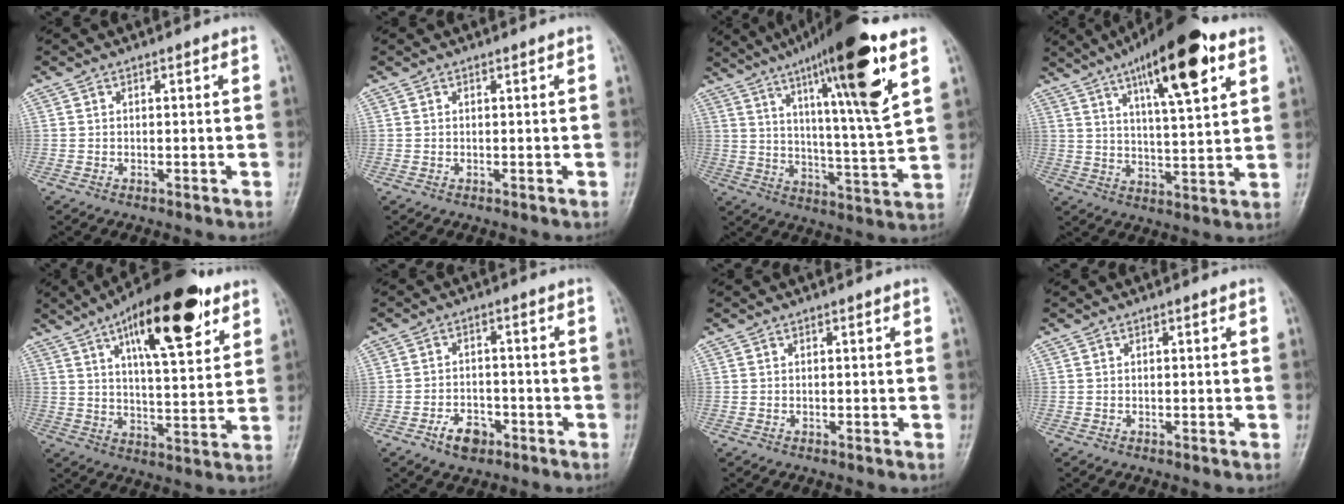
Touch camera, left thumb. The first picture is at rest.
{"total": 0.0}
{"total": 20.5, "force": [10.8, 2.0, 17.2], "torque": [-0.261, -0.043, 0.171]}
{"total": 17.9, "force": [9.2, 4.8, 14.6], "torque": [-0.208, -0.026, 0.144]}
{"total": 20.7, "force": [10.8, 7.4, 16.0], "torque": [-0.217, -0.031, 0.166]}
{"total": 5.5, "force": [-3.1, 3.4, 2.9], "torque": [-0.035, 0.022, -0.052]}
{"total": 0.0}
{"total": 0.0}